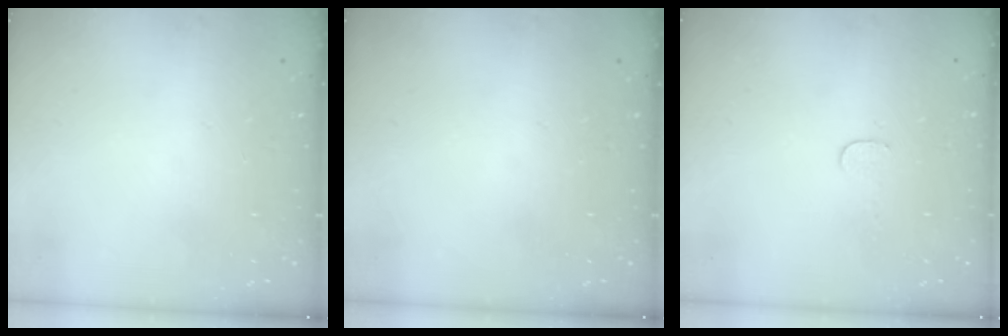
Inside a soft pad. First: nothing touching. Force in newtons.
{"total": 0.0}
{"total": 2.7, "press": 2.7, "slide": 0.2}